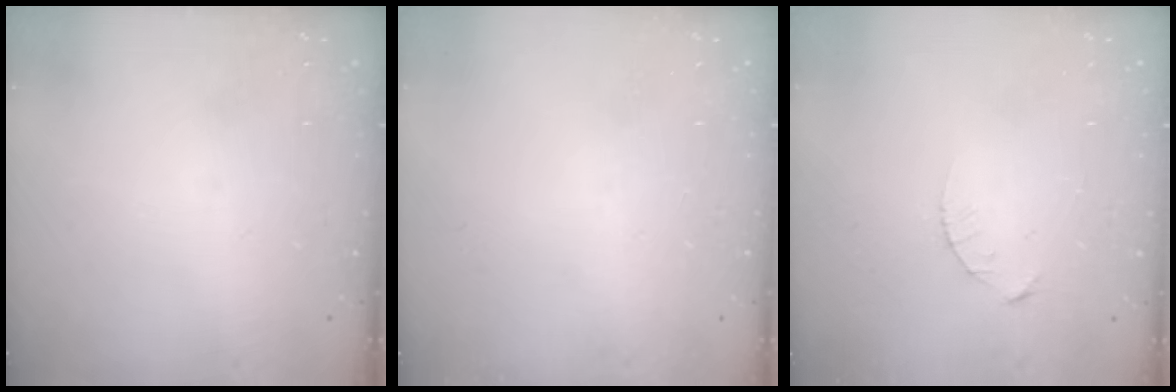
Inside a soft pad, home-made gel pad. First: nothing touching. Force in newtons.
{"total": 0.0}
{"total": 2.1, "press": 2.1, "slide": 0.3}